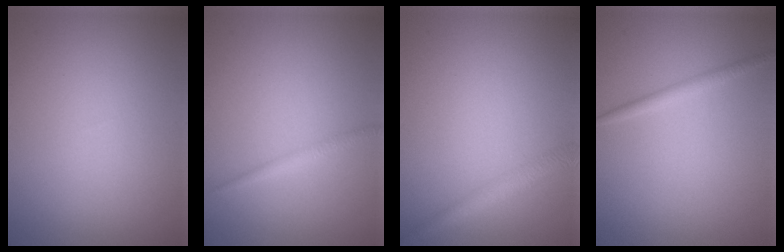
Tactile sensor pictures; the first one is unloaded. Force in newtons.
{"total": 1.1, "press": 1.1, "slide": 0.0}
{"total": 2.1, "press": 2.1, "slide": 0.1}
{"total": 1.2, "press": 1.2, "slide": 0.1}